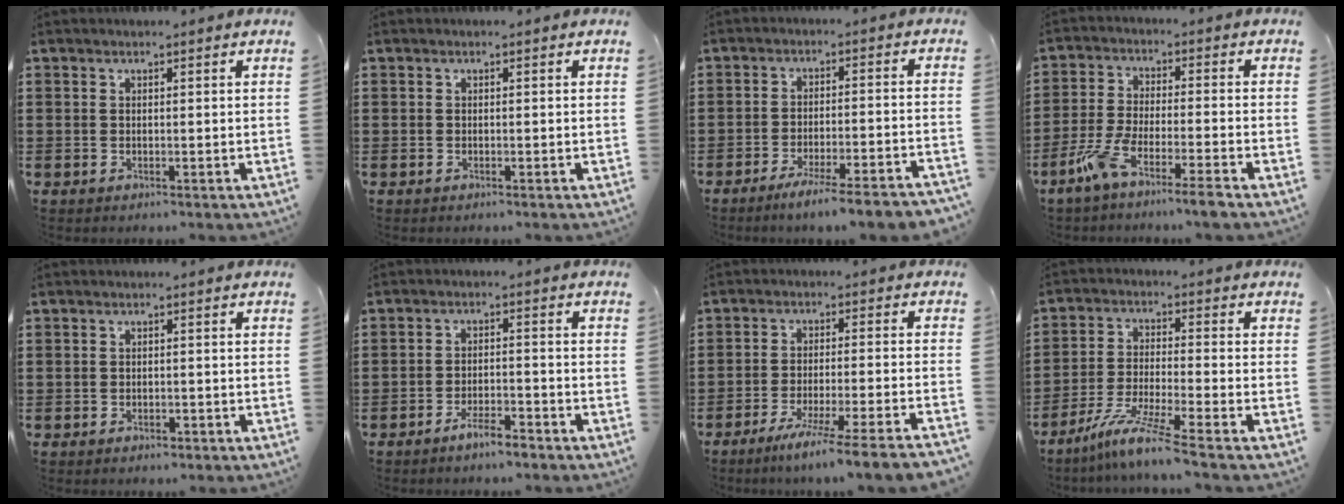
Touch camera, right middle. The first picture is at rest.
{"total": 0.0}
{"total": 5.3, "force": [-4.6, -0.5, 2.6], "torque": [-0.037, -0.011, -0.084]}
{"total": 6.8, "force": [-5.3, 0.0, 4.3], "torque": [-0.102, -0.018, -0.103]}
{"total": 1.0, "force": [-0.8, 0.5, 0.1], "torque": [-0.004, 0.002, -0.019]}
{"total": 3.7, "force": [-3.2, 0.5, 1.7], "torque": [-0.037, 0.005, -0.065]}
{"total": 6.2, "force": [-5.4, -1.3, 3.0], "torque": [-0.049, -0.021, -0.103]}
{"total": 7.8, "force": [-6.2, -0.3, 4.7], "torque": [-0.101, -0.016, -0.123]}